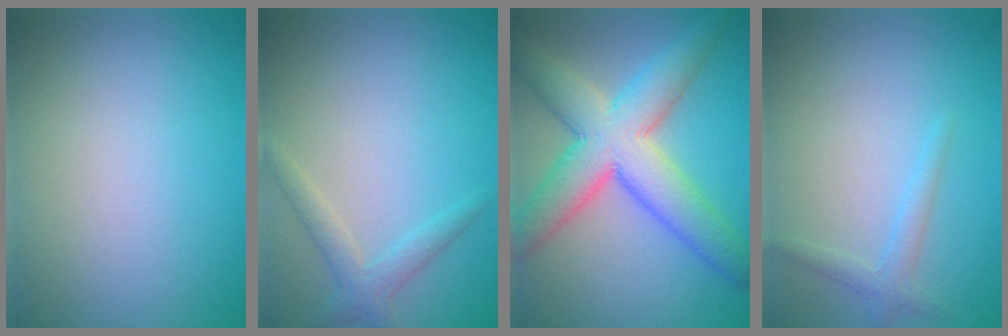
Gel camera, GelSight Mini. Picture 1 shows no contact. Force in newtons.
{"total": 2.0, "press": 2.0, "slide": 0.1}
{"total": 9.1, "press": 9.1, "slide": 0.3}
{"total": 1.5, "press": 1.5, "slide": 0.1}